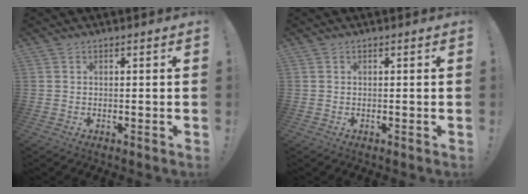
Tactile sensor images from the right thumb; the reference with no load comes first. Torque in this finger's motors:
{"motor_torque": [-0.03, 0.08, -0.11, 0.06, 0.00]}